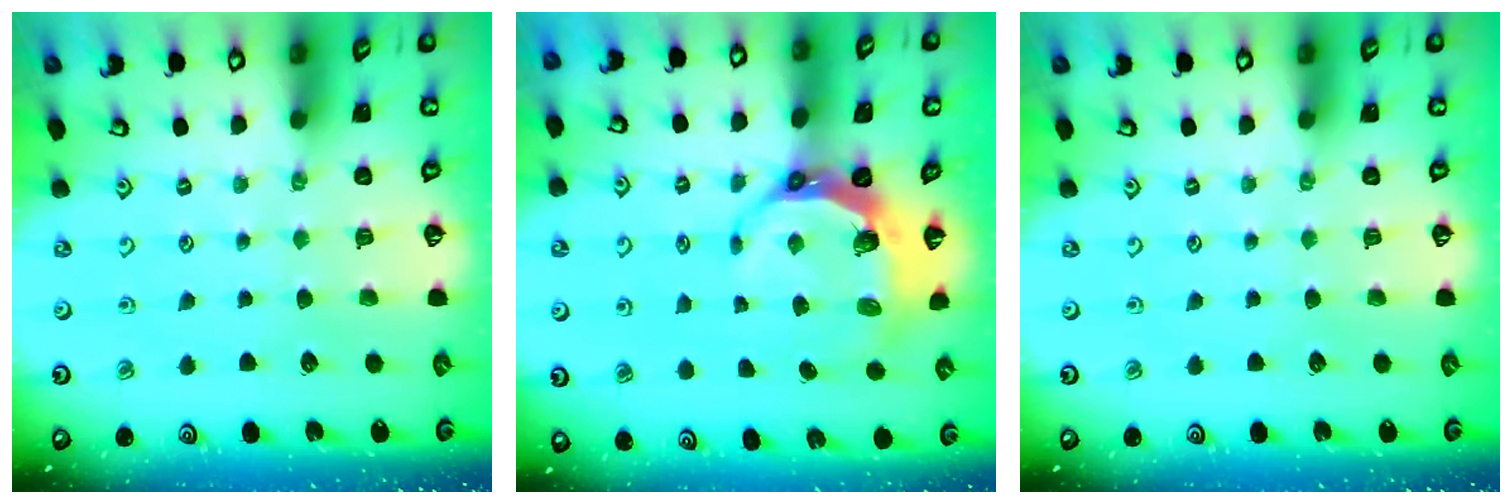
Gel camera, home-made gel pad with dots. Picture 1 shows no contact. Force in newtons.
{"total": 8.1, "press": 7.0, "slide": 4.1}
{"total": 0.0}